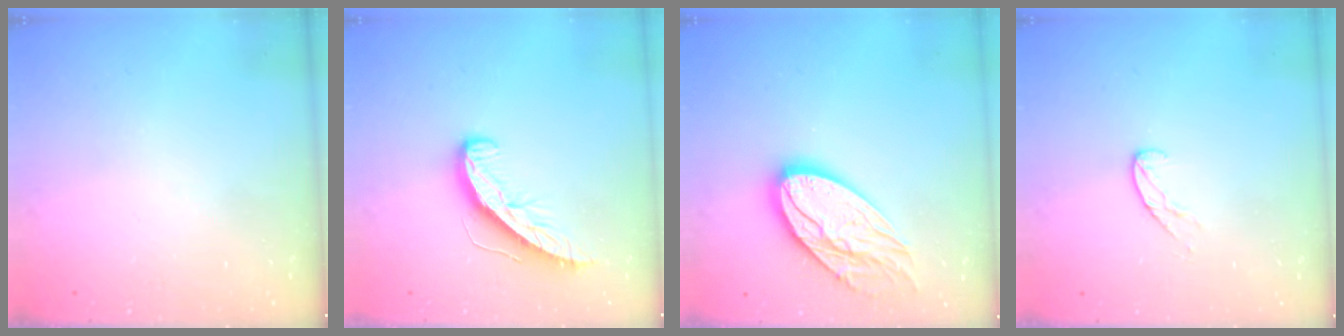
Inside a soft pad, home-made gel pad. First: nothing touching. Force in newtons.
{"total": 9.3, "press": 9.3, "slide": 0.2}
{"total": 17.3, "press": 17.3, "slide": 1.4}
{"total": 6.0, "press": 5.9, "slide": 0.4}